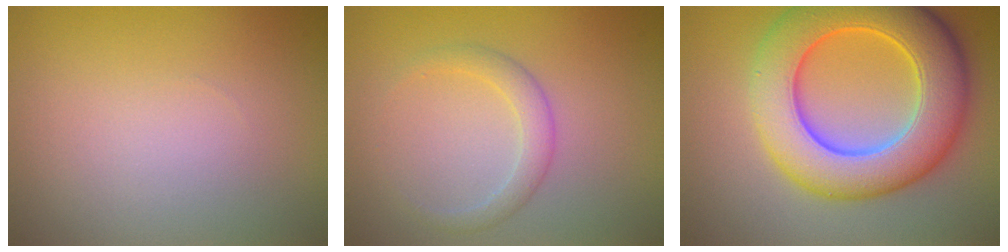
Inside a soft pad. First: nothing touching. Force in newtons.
{"total": 2.0, "press": 2.0, "slide": 0.1}
{"total": 10.4, "press": 10.4, "slide": 0.2}